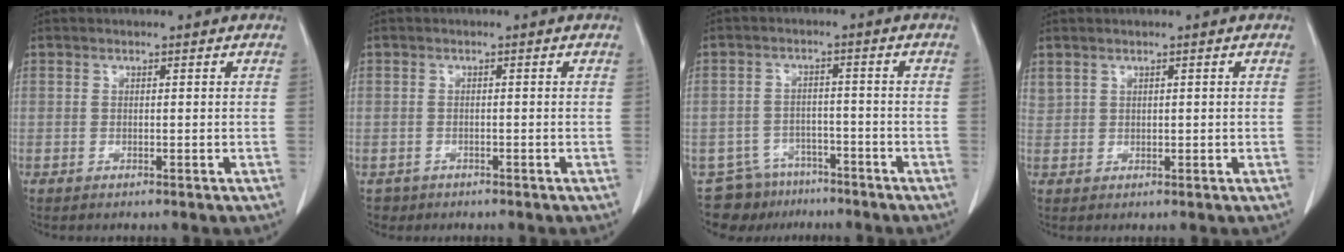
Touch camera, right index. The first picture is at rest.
{"total": 1.8, "force": [-1.1, 1.4, -0.2], "torque": [-0.005, 0.006, -0.020]}
{"total": 7.8, "force": [-6.3, 4.6, 0.1], "torque": [0.002, 0.019, -0.094]}
{"total": 1.4, "force": [1.0, 0.9, 0.3], "torque": [-0.007, 0.012, 0.028]}